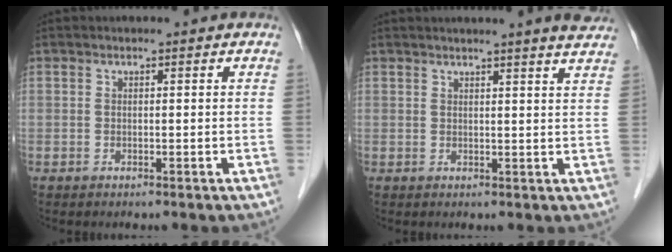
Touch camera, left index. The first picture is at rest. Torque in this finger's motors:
{"motor_torque": [0.81, -0.97, 0.36, 0.06]}